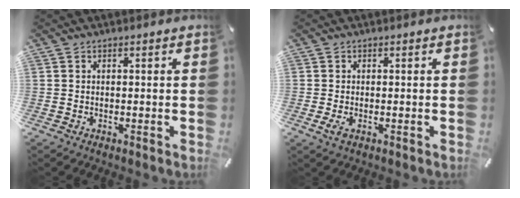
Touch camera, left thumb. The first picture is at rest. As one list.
[{"total": 1.6, "force": [-0.4, 0.7, 1.4], "torque": [-0.023, 0.000, -0.005]}]